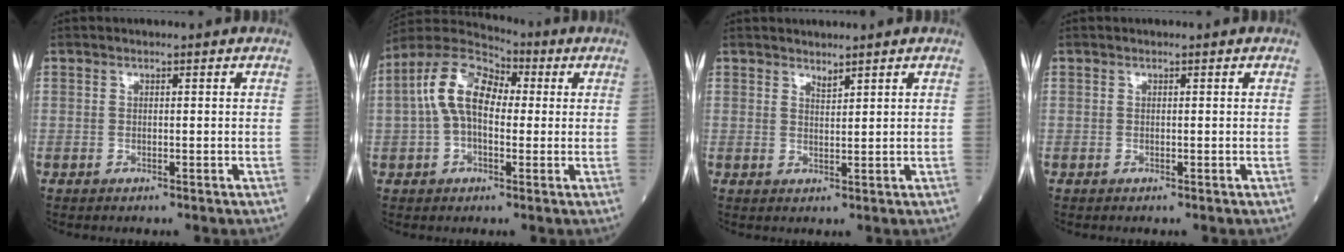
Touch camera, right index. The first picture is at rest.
{"total": 11.0, "force": [1.3, 6.1, 9.1], "torque": [-0.199, 0.049, 0.018]}
{"total": 1.3, "force": [1.2, 0.0, 0.3], "torque": [-0.007, -0.009, 0.024]}
{"total": 0.0}